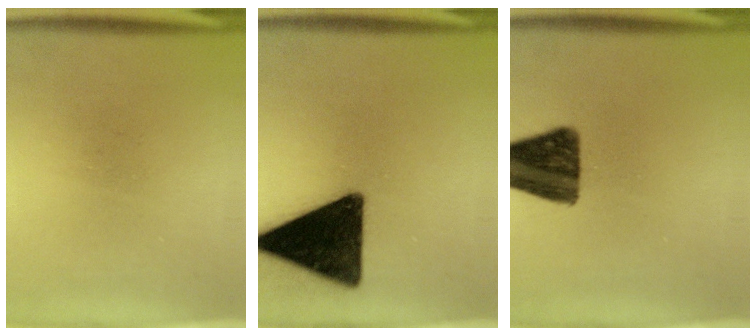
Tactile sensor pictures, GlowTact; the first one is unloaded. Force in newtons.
{"total": 17.5}
{"total": 13.2}